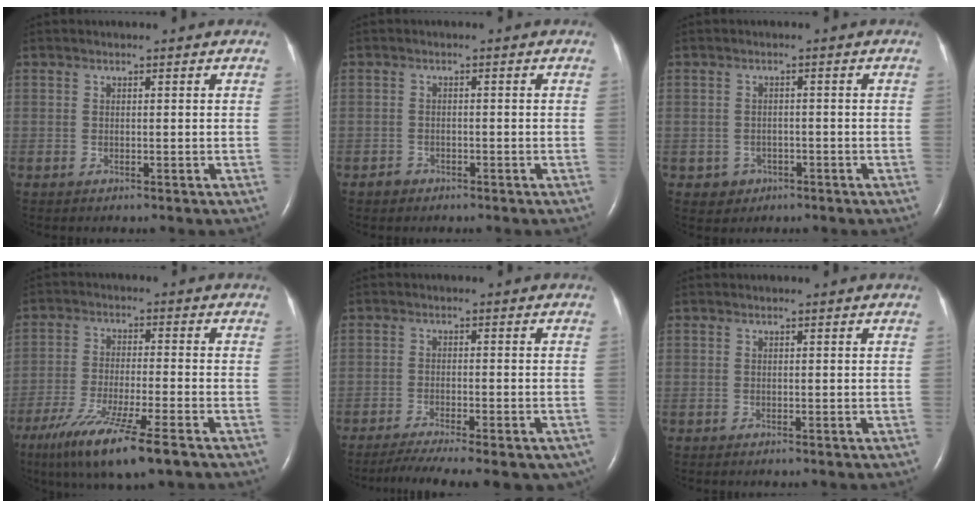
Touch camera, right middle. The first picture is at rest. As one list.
[{"total": 1.3, "force": [-1.0, 0.9, 0.0], "torque": [-0.003, 0.004, -0.020]}, {"total": 2.5, "force": [-1.2, 2.2, 0.2], "torque": [0.001, 0.011, -0.012]}, {"total": 12.6, "force": [-8.0, 0.8, 9.8], "torque": [-0.185, -0.039, -0.137]}, {"total": 14.8, "force": [-11.6, 3.4, 8.5], "torque": [-0.122, -0.015, -0.156]}, {"total": 0.0}]